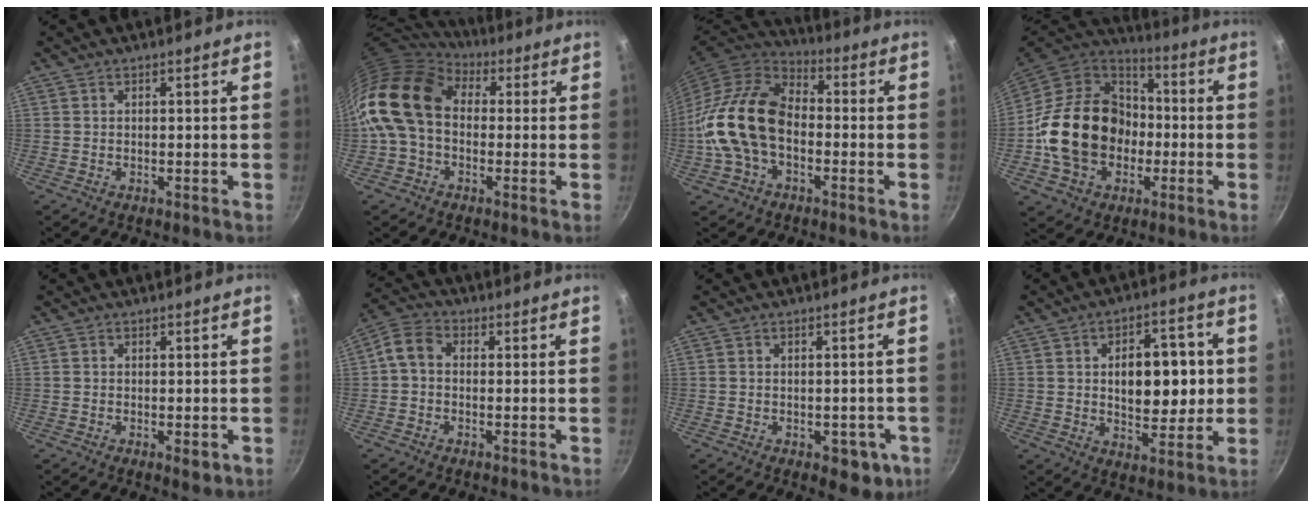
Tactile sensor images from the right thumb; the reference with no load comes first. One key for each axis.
{"total": 15.8, "fx": 1.2, "fy": 11.5, "fz": 10.7, "tx": -0.192, "ty": 0.028, "tz": 0.004}
{"total": 16.9, "fx": -2.5, "fy": 11.4, "fz": 12.3, "tx": -0.211, "ty": 0.039, "tz": -0.061}
{"total": 23.2, "fx": -3.5, "fy": 18.0, "fz": 14.1, "tx": -0.233, "ty": 0.049, "tz": -0.057}
{"total": 2.0, "fx": -0.5, "fy": 1.0, "fz": 1.7, "tx": -0.026, "ty": -0.006, "tz": -0.008}
{"total": 5.1, "fx": -0.2, "fy": 3.9, "fz": 3.3, "tx": -0.071, "ty": 0.020, "tz": -0.021}
{"total": 6.1, "fx": -2.2, "fy": 3.7, "fz": 4.3, "tx": -0.023, "ty": 0.012, "tz": -0.019}
{"total": 14.1, "fx": 1.2, "fy": 8.3, "fz": 11.4, "tx": -0.112, "ty": 0.003, "tz": 0.019}